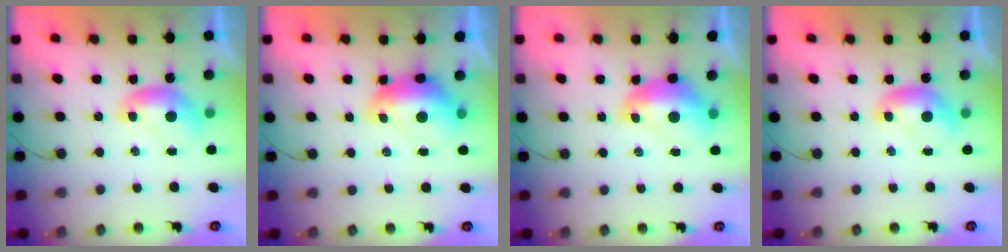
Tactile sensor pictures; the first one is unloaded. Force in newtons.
{"total": 3.0, "press": 2.9, "slide": 0.9}
{"total": 2.7, "press": 2.7, "slide": 0.7}
{"total": 0.0}